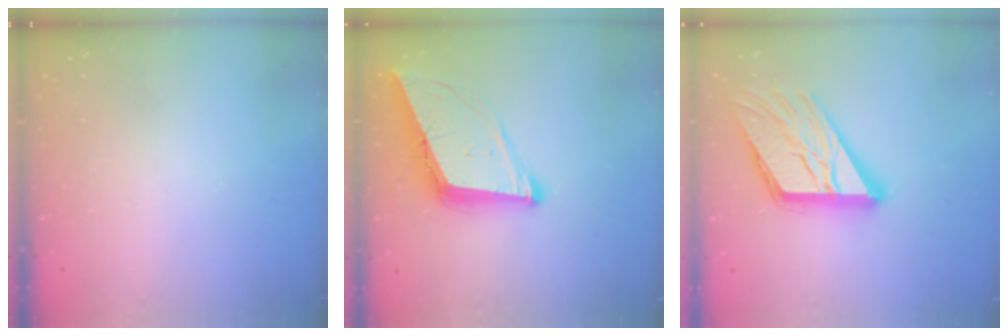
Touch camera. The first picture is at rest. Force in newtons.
{"total": 11.8, "press": 11.2, "slide": 3.8}
{"total": 17.8, "press": 17.7, "slide": 2.1}